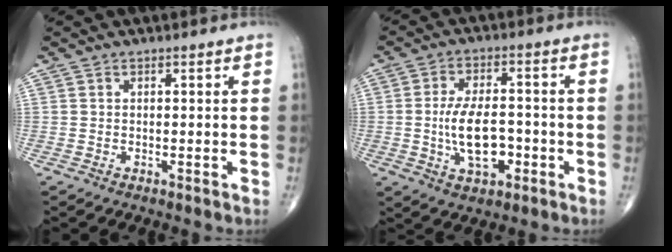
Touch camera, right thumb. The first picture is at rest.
{"total": 10.3, "force": [-2.0, 5.5, 8.5], "torque": [-0.143, 0.013, -0.032]}